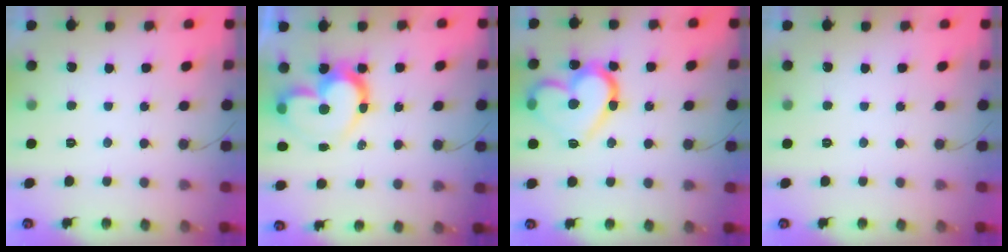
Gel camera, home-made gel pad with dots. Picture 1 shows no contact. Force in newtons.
{"total": 15.4, "press": 15.3, "slide": 1.6}
{"total": 17.9, "press": 17.9, "slide": 1.2}
{"total": 0.0}